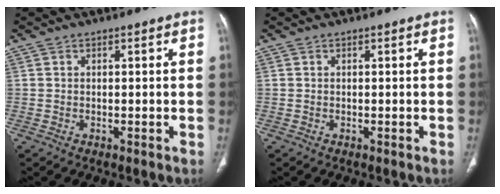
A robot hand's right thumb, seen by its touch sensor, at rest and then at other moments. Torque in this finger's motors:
{"motor_torque": [-0.01, 0.32, 0.26, 0.08, -0.03]}